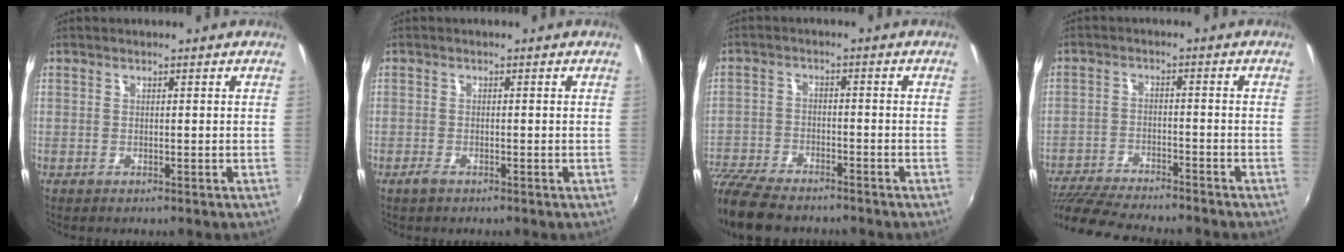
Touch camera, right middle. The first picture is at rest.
{"total": 1.5, "force": [-1.2, 0.5, 0.8], "torque": [-0.020, -0.004, -0.023]}
{"total": 13.8, "force": [-11.7, 4.3, 5.9], "torque": [-0.155, -0.029, -0.213]}
{"total": 15.4, "force": [-13.6, 2.4, 6.7], "torque": [-0.146, -0.026, -0.223]}